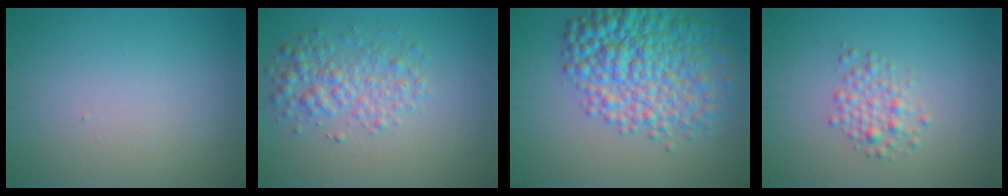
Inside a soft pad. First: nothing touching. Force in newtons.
{"total": 3.4, "press": 3.4, "slide": 0.0}
{"total": 9.3, "press": 9.3, "slide": 0.1}
{"total": 2.2, "press": 2.2, "slide": 0.1}